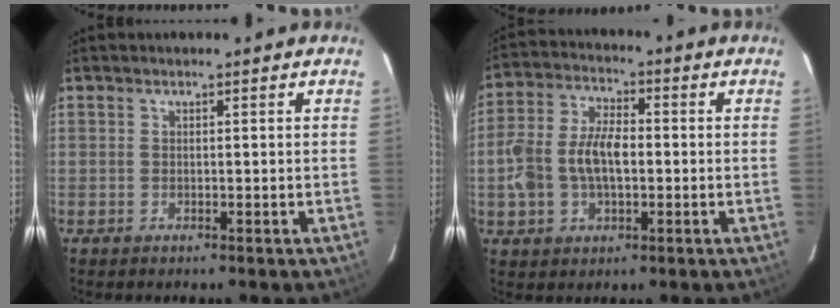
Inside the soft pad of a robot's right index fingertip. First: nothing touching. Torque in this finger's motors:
{"motor_torque": [0.39, -0.15, 0.27, 0.08]}